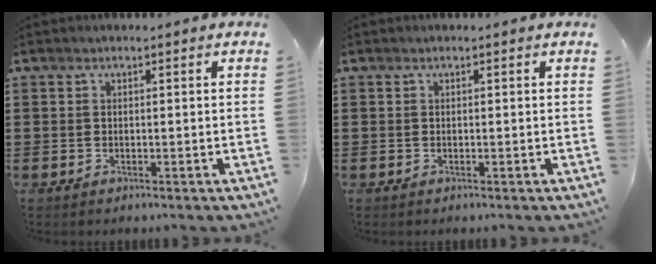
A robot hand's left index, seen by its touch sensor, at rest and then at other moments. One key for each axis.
{"total": 0.0}